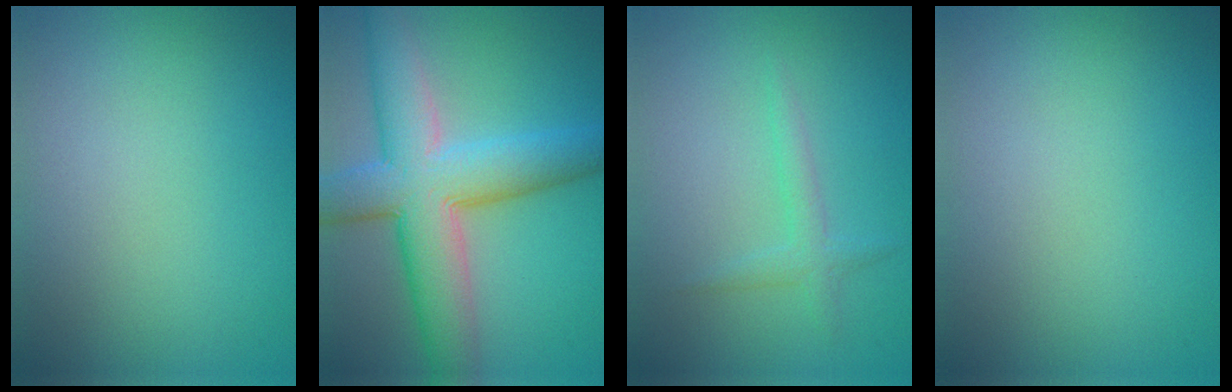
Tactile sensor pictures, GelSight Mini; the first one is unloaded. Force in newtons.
{"total": 9.2, "press": 9.2, "slide": 0.3}
{"total": 1.5, "press": 1.5, "slide": 0.1}
{"total": 0.0}